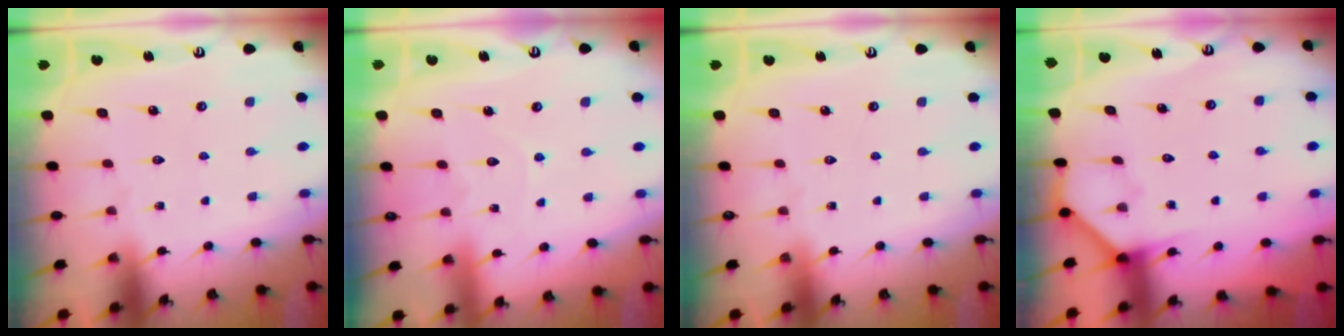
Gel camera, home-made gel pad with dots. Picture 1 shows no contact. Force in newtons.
{"total": 5.0, "press": 5.0, "slide": 0.2}
{"total": 0.0}
{"total": 3.9, "press": 3.8, "slide": 0.5}